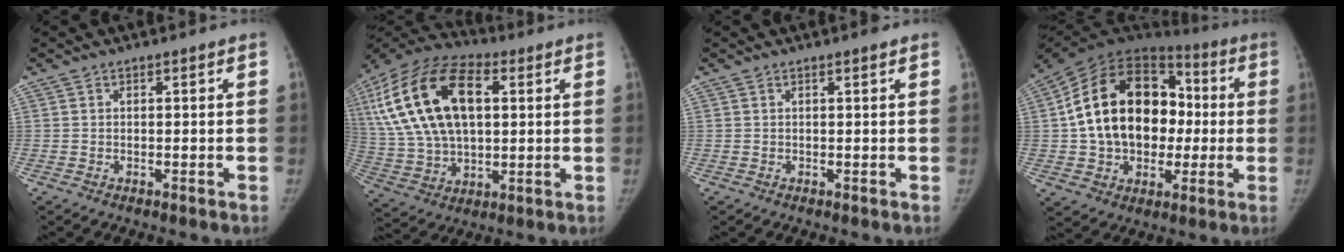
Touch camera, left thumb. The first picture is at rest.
{"total": 24.9, "force": [6.5, 14.1, 19.5], "torque": [-0.377, 0.009, 0.116]}
{"total": 0.6, "force": [0.4, 0.1, 0.5], "torque": [-0.005, 0.000, 0.005]}
{"total": 24.5, "force": [0.4, 17.5, 17.1], "torque": [-0.281, 0.037, 0.012]}